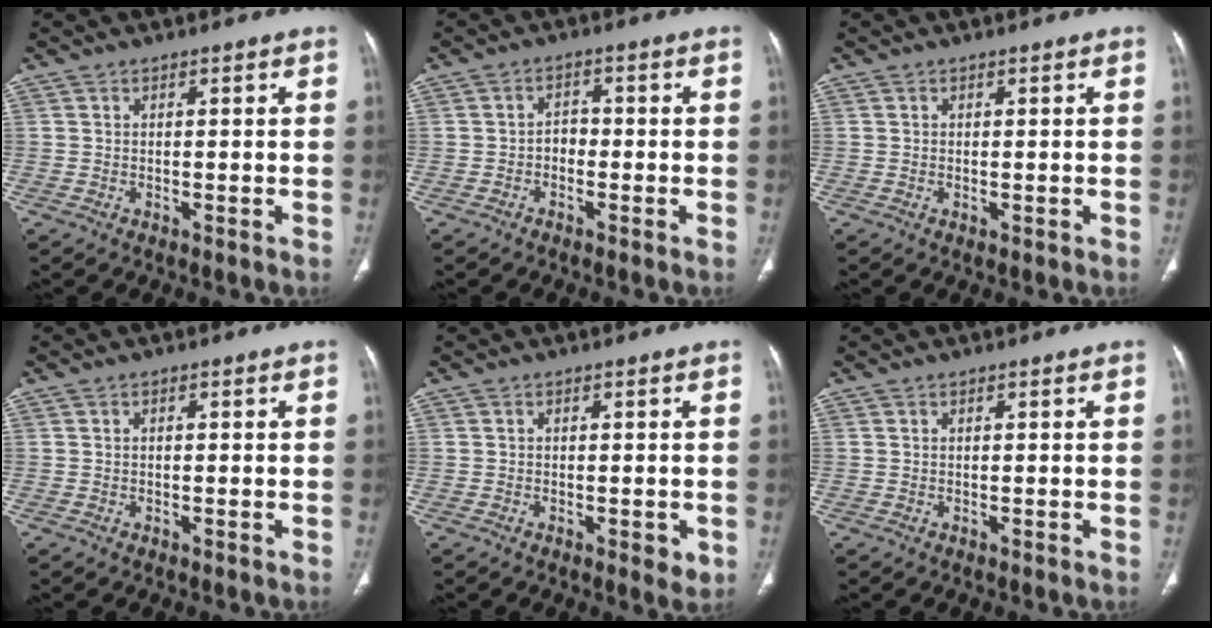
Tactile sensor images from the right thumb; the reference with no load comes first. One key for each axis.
{"total": 2.4, "fx": -1.0, "fy": 1.7, "fz": 1.3, "tx": -0.008, "ty": 0.013, "tz": -0.023}
{"total": 0.0}
{"total": 0.0}
{"total": 2.8, "fx": -0.8, "fy": 1.3, "fz": 2.3, "tx": -0.022, "ty": -0.004, "tz": -0.008}
{"total": 0.0}